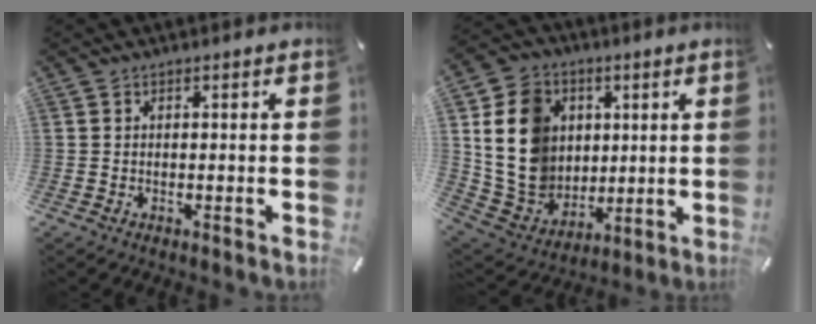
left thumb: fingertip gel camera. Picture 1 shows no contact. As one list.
[{"total": 16.7, "force": [3.3, 14.5, 7.6], "torque": [-0.164, -0.010, 0.067]}]